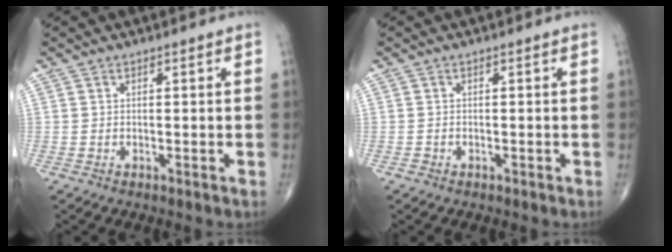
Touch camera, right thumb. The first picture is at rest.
{"total": 0.5, "force": [-0.3, 0.4, 0.0], "torque": [0.001, 0.003, -0.008]}